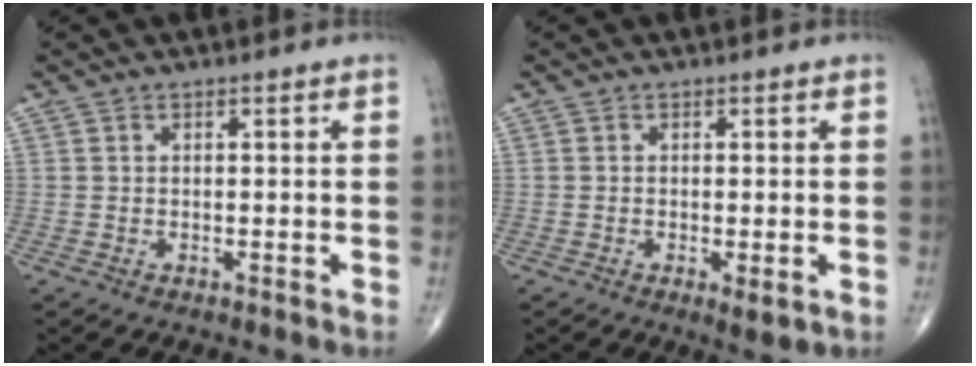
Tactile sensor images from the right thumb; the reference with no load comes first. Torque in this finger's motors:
{"motor_torque": [-0.14, 0.13, -0.19, 0.08, -0.06]}